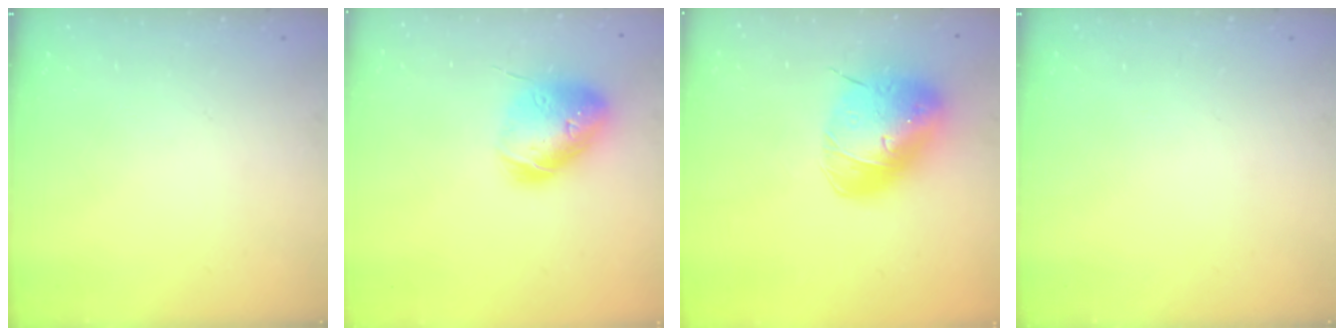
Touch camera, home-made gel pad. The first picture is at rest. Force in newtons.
{"total": 17.7, "press": 17.4, "slide": 2.8}
{"total": 12.7, "press": 12.5, "slide": 2.4}
{"total": 0.0}